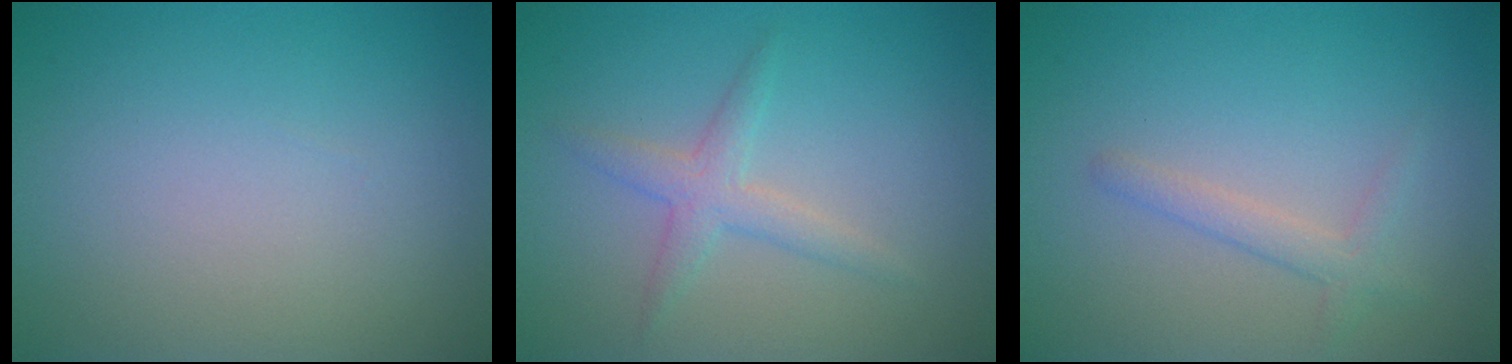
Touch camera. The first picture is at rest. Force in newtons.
{"total": 2.2, "press": 2.2, "slide": 0.1}
{"total": 1.7, "press": 1.7, "slide": 0.1}